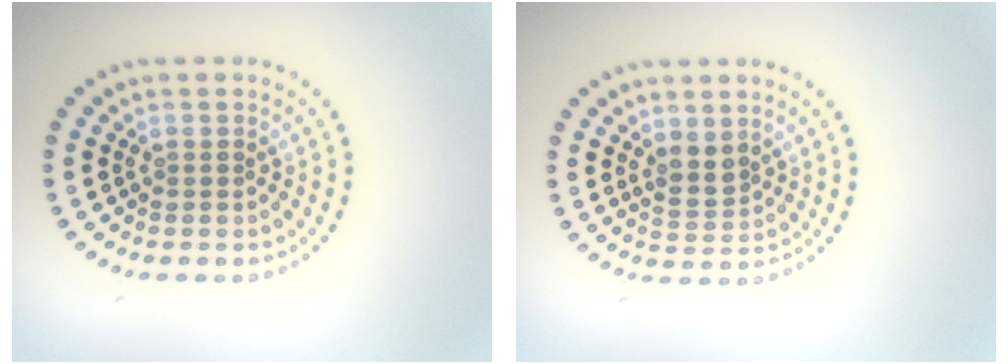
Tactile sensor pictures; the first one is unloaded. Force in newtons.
{"total": 1.9, "press": 1.6, "slide": 1.0}